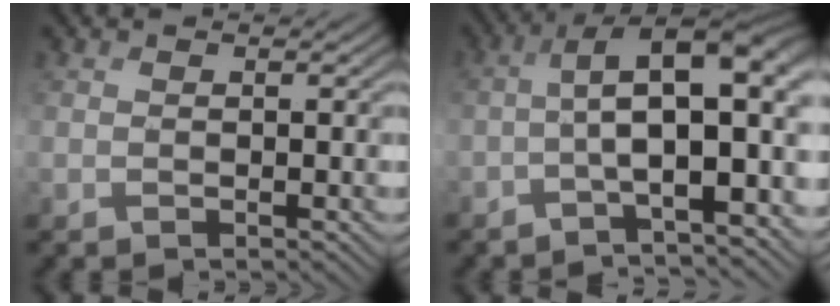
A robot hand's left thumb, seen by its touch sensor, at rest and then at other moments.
{"total": 10.8, "force": [-1.6, 3.7, 10.0], "torque": [-0.163, 0.015, -0.032]}